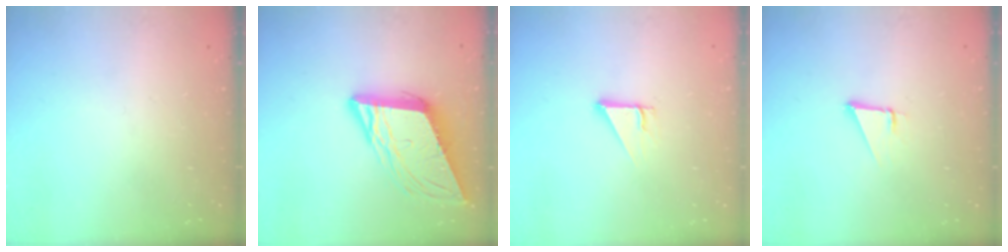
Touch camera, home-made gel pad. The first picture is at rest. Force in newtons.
{"total": 11.6, "press": 11.2, "slide": 2.9}
{"total": 2.5, "press": 2.5, "slide": 0.2}
{"total": 1.9, "press": 1.9, "slide": 0.0}